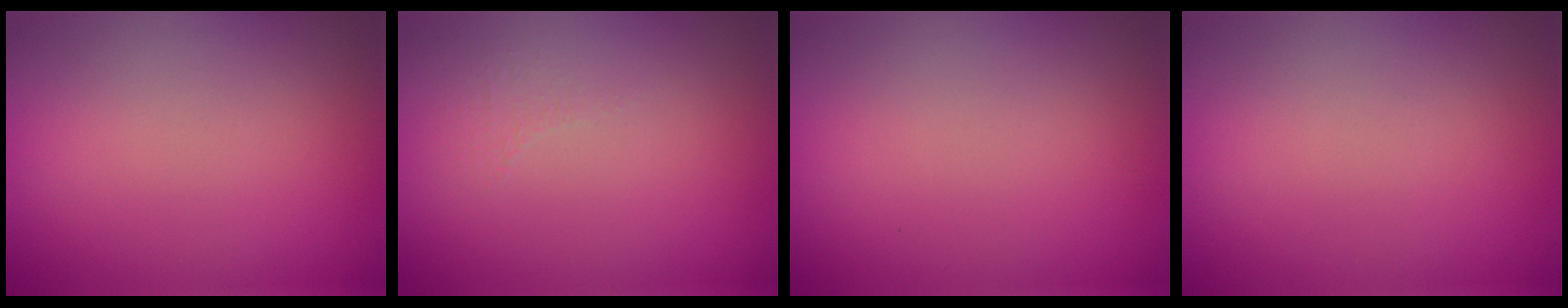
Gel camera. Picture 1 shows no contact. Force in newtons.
{"total": 0.8, "press": 0.4, "slide": 0.7}
{"total": 0.0}
{"total": 0.0}